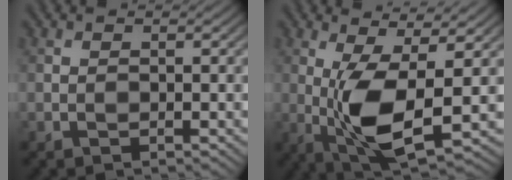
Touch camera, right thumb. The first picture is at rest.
{"total": 9.2, "force": [-0.4, 3.0, 8.7], "torque": [-0.180, -0.004, -0.003]}